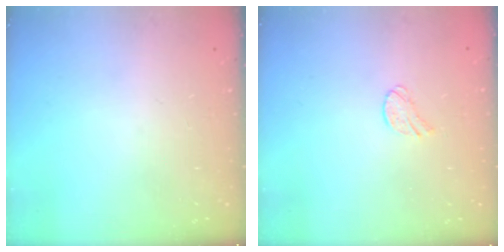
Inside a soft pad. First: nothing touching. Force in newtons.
{"total": 6.0, "press": 6.0, "slide": 0.6}